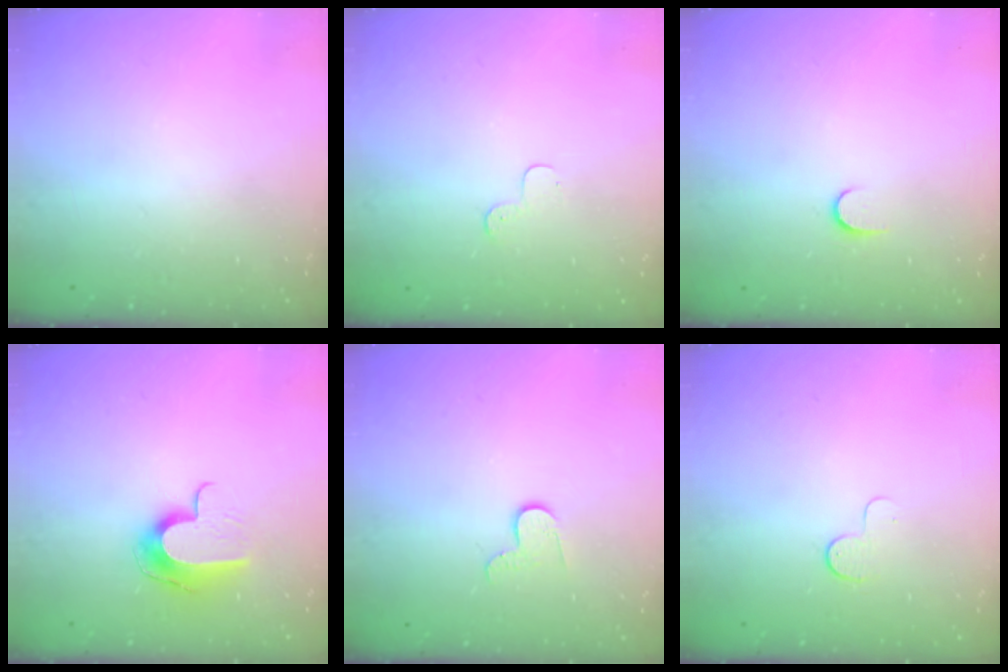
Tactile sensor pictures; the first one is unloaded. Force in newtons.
{"total": 3.5, "press": 3.5, "slide": 0.4}
{"total": 3.9, "press": 3.9, "slide": 0.5}
{"total": 9.9, "press": 9.9, "slide": 0.3}
{"total": 6.4, "press": 6.4, "slide": 0.5}
{"total": 4.6, "press": 4.6, "slide": 0.4}